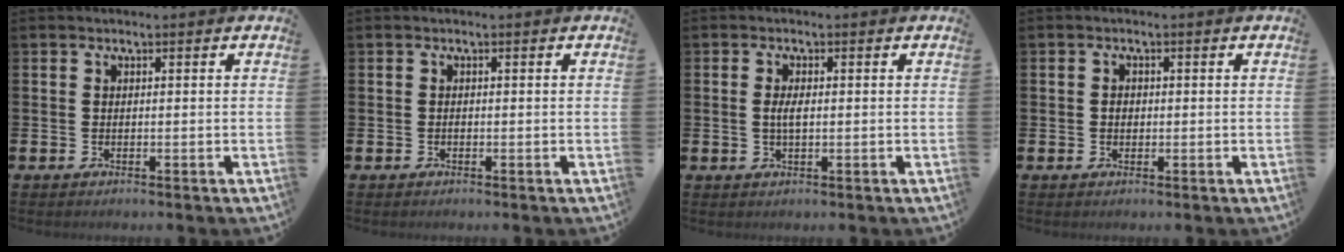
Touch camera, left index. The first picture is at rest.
{"total": 0.0}
{"total": 2.3, "force": [0.1, 0.9, 2.2], "torque": [-0.036, 0.000, -0.002]}
{"total": 1.2, "force": [0.0, 1.0, 0.6], "torque": [0.001, 0.002, -0.005]}